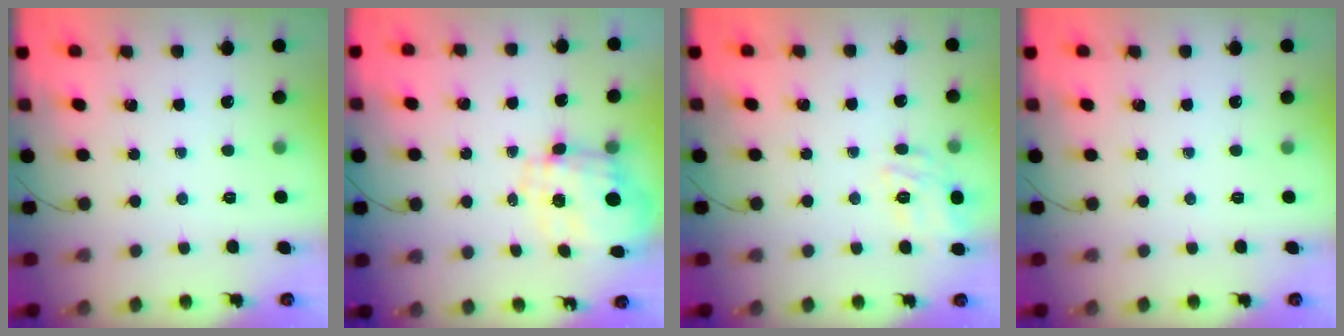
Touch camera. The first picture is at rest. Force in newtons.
{"total": 3.4, "press": 3.1, "slide": 1.4}
{"total": 7.6, "press": 7.6, "slide": 0.8}
{"total": 0.0}